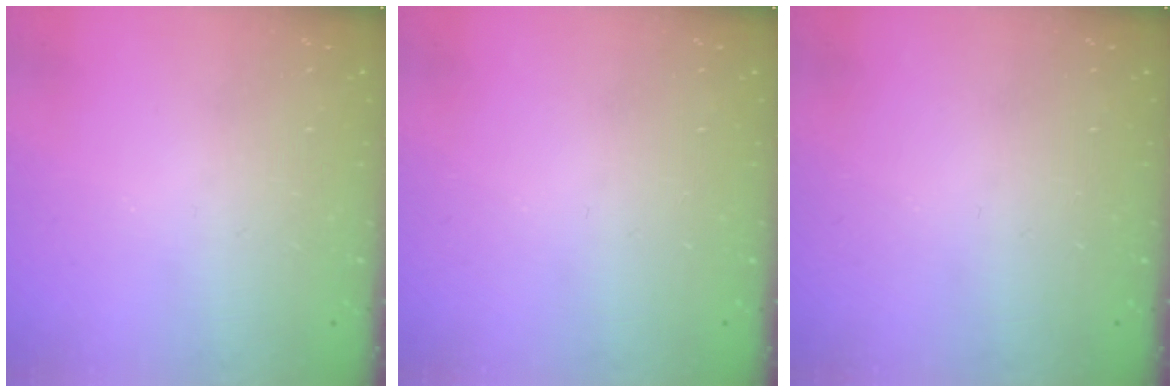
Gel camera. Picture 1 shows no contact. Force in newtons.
{"total": 0.0}
{"total": 0.0}